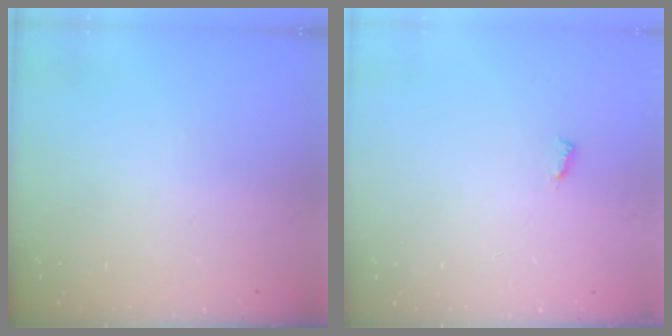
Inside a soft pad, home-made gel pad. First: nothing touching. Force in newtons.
{"total": 3.1, "press": 3.1, "slide": 0.2}